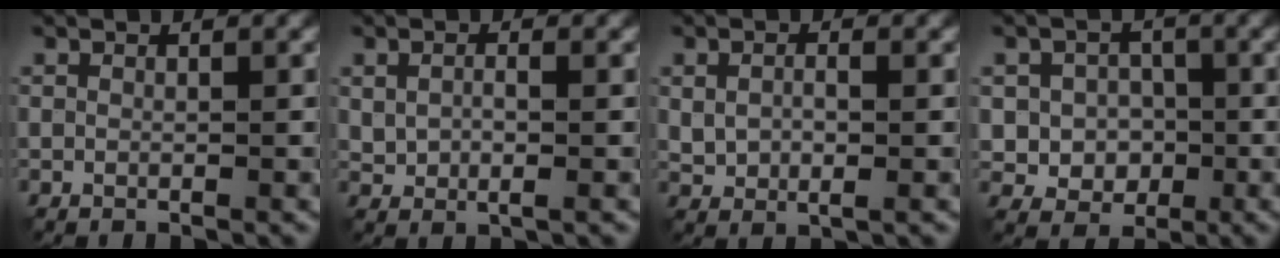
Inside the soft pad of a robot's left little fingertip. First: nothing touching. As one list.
[{"total": 2.2, "force": [0.3, 1.3, 1.8], "torque": [-0.041, -0.002, 0.008]}, {"total": 2.7, "force": [0.3, 1.6, 2.2], "torque": [-0.049, -0.002, 0.007]}, {"total": 4.0, "force": [-0.4, 3.6, 1.8], "torque": [-0.017, -0.004, -0.019]}]